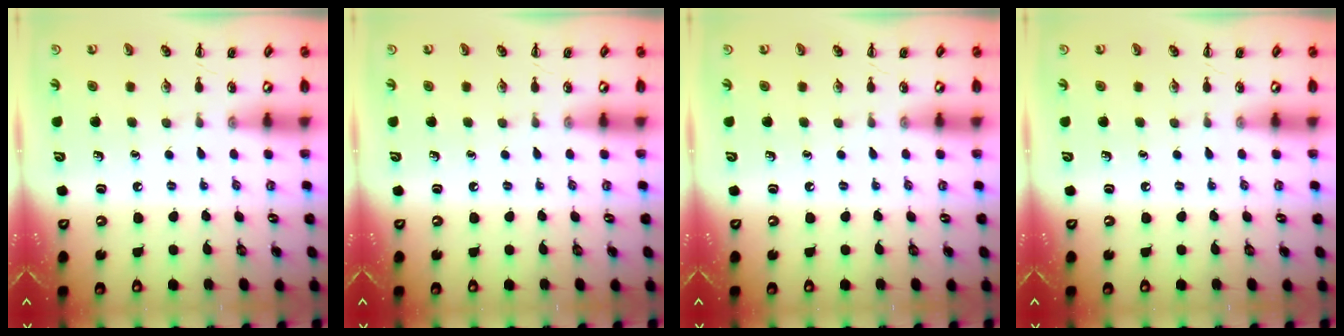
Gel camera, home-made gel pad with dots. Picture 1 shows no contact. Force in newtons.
{"total": 0.0}
{"total": 0.0}
{"total": 0.0}